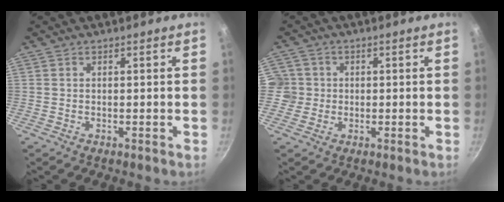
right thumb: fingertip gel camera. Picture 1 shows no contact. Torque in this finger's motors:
{"motor_torque": [0.38, 0.53, -0.10, 0.33, 0.01]}